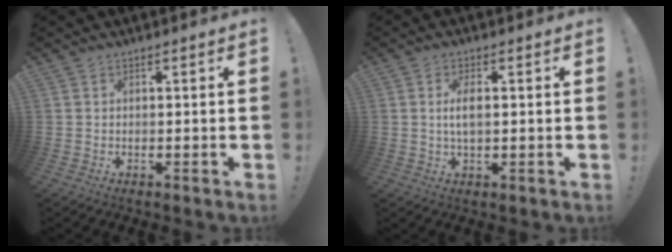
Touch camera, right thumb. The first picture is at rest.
{"total": 4.2, "force": [0.4, 1.6, 3.9], "torque": [-0.066, -0.003, 0.001]}